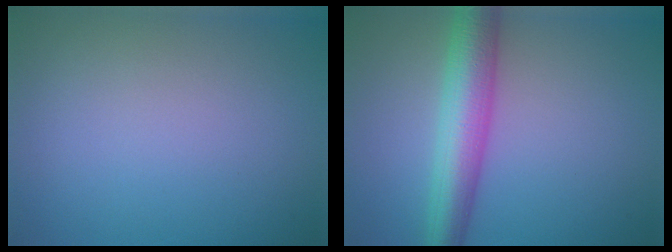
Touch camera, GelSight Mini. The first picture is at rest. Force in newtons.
{"total": 6.4, "press": 6.4, "slide": 0.2}